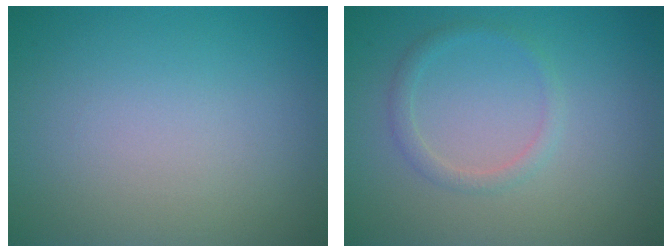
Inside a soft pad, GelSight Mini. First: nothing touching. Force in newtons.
{"total": 1.4, "press": 1.4, "slide": 0.1}